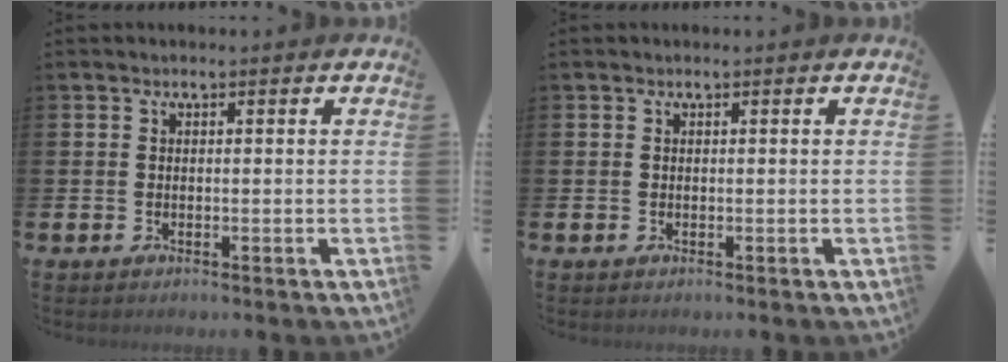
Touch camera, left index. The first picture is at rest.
{"total": 0.5, "force": [-0.5, 0.0, -0.1], "torque": [-0.004, 0.007, -0.007]}